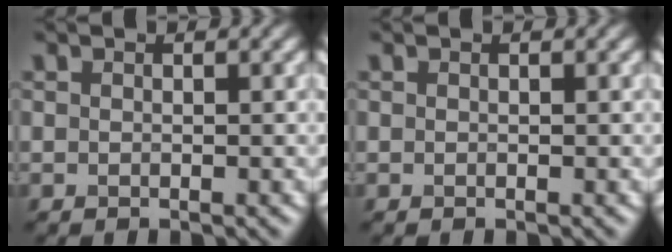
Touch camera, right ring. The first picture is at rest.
{"total": 0.0}